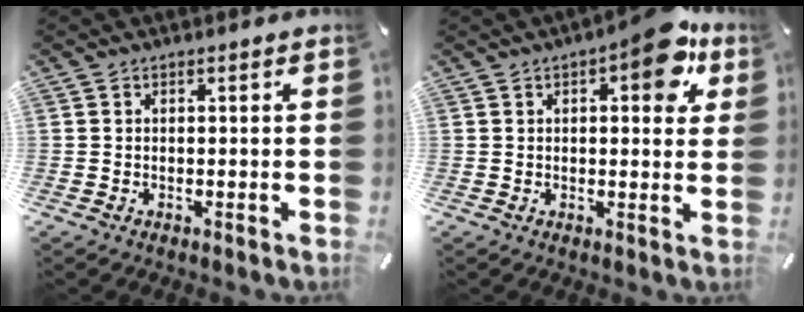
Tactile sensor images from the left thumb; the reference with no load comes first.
{"total": 11.2, "force": [5.2, 5.2, 8.5], "torque": [-0.089, -0.025, 0.079]}